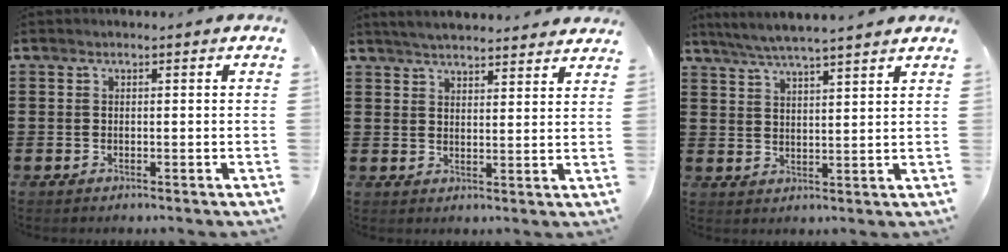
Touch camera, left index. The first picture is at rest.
{"total": 4.0, "force": [4.0, -0.1, 0.6], "torque": [-0.023, -0.014, 0.072]}
{"total": 4.7, "force": [4.3, -0.3, 1.8], "torque": [-0.047, -0.018, 0.076]}